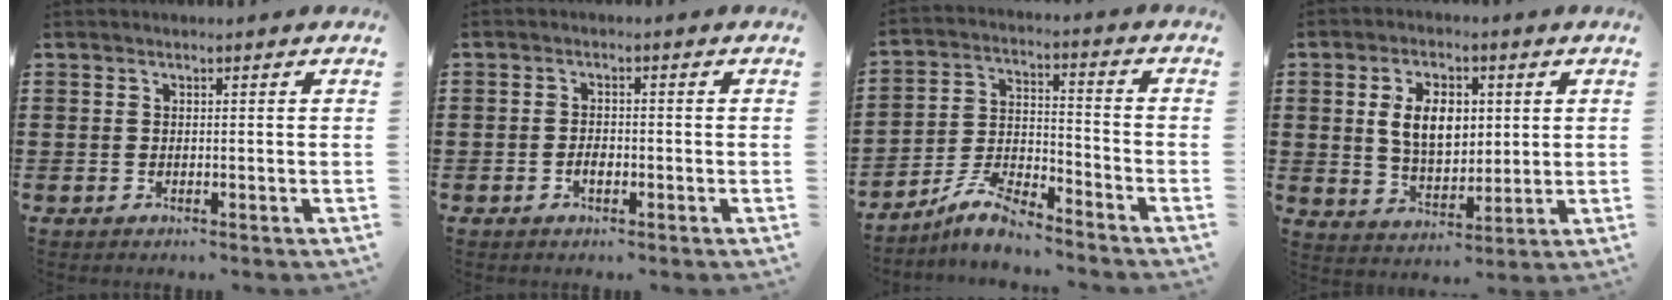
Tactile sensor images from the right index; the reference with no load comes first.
{"total": 1.8, "force": [-0.7, 1.0, 1.4], "torque": [-0.027, 0.002, -0.014]}
{"total": 7.2, "force": [-6.3, 1.5, 3.1], "torque": [-0.078, 0.006, -0.124]}
{"total": 7.8, "force": [1.5, 4.8, 5.9], "torque": [-0.118, 0.007, 0.019]}